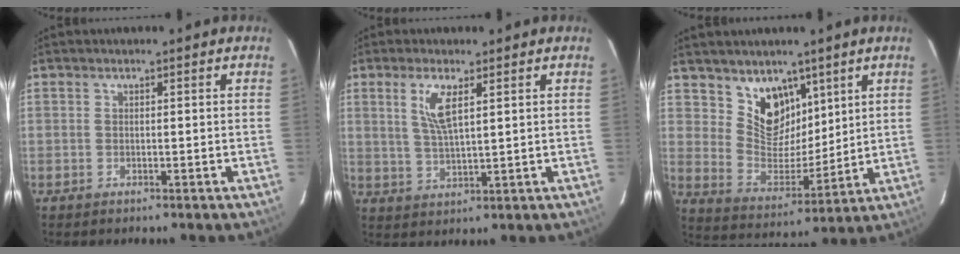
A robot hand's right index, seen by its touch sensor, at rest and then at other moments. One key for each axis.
{"total": 5.8, "fx": 2.4, "fy": 1.3, "fz": 5.1, "tx": -0.102, "ty": -0.002, "tz": 0.050}
{"total": 10.3, "fx": 6.6, "fy": 6.9, "fz": 3.8, "tx": -0.061, "ty": -0.012, "tz": 0.133}